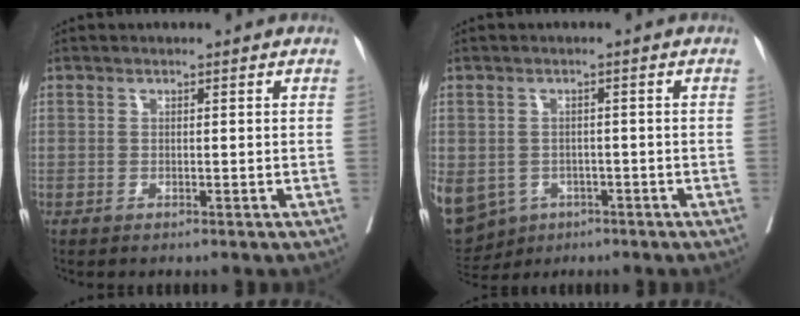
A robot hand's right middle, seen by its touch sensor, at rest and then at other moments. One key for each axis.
{"total": 22.8, "fx": -8.9, "fy": 18.9, "fz": 9.2, "tx": -0.340, "ty": -0.017, "tz": -0.119}